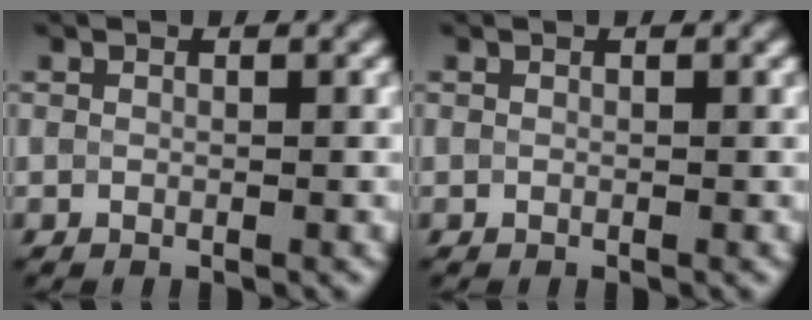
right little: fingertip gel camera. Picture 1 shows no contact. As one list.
[{"total": 0.0}]